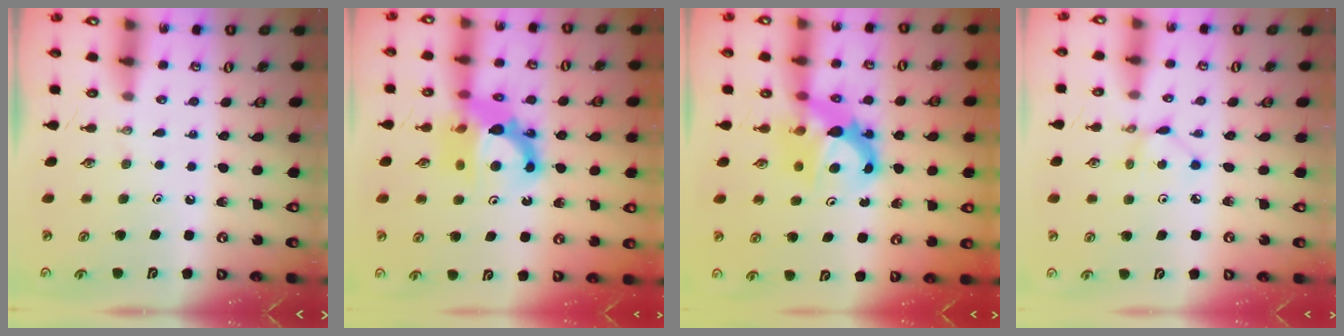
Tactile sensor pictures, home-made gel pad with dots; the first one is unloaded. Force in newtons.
{"total": 11.8, "press": 11.7, "slide": 2.0}
{"total": 7.9, "press": 7.8, "slide": 0.5}
{"total": 2.4, "press": 2.4, "slide": 0.1}